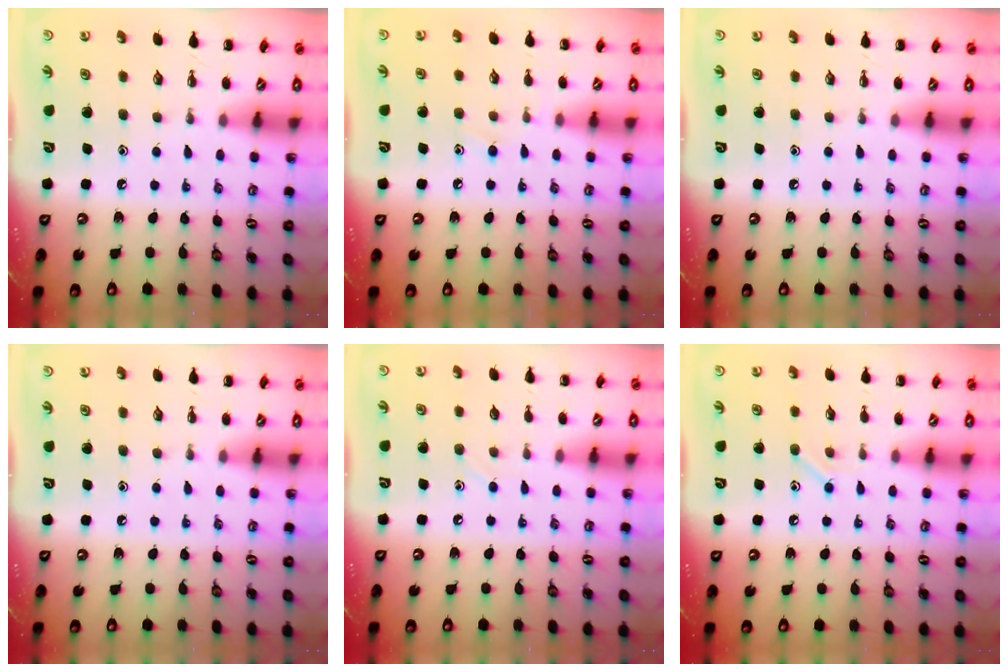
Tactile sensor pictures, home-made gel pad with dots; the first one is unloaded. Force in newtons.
{"total": 7.0, "press": 6.6, "slide": 2.3}
{"total": 0.0}
{"total": 0.0}
{"total": 2.0, "press": 2.0, "slide": 0.6}
{"total": 6.9, "press": 6.8, "slide": 1.4}